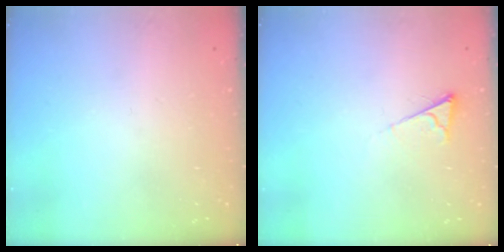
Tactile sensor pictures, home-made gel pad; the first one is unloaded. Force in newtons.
{"total": 4.2, "press": 4.2, "slide": 0.4}